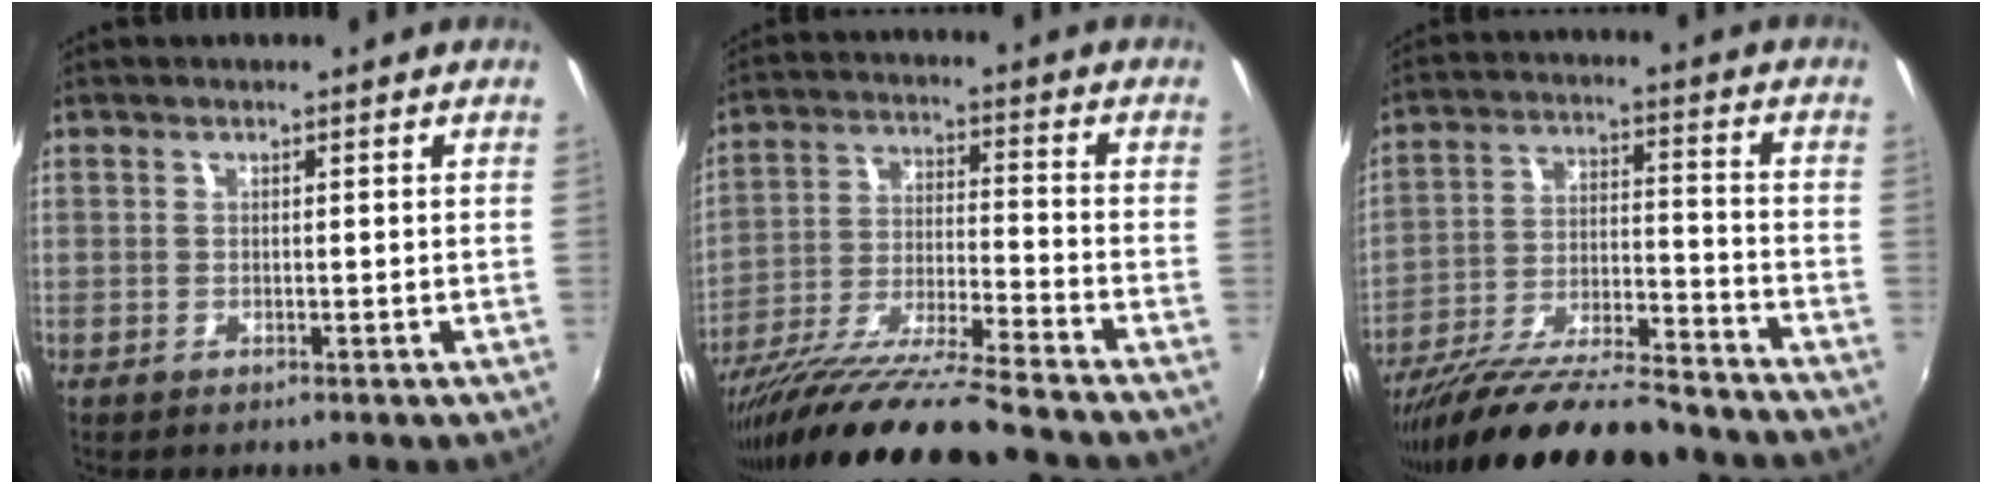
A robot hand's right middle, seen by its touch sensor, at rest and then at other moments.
{"total": 16.5, "force": [-13.8, -0.9, 9.0], "torque": [-0.177, -0.037, -0.248]}
{"total": 19.9, "force": [-16.8, 3.0, 10.2], "torque": [-0.192, -0.042, -0.271]}